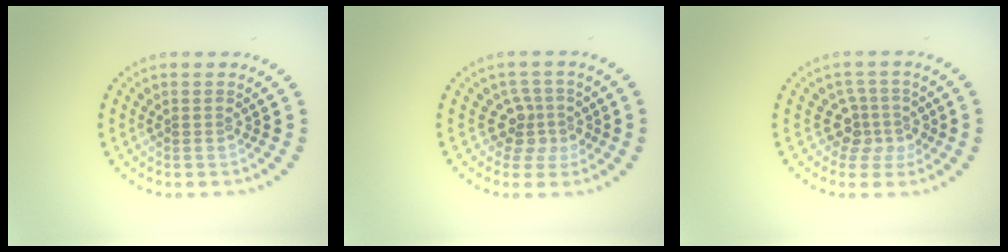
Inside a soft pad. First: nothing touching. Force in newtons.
{"total": 2.7, "press": 2.0, "slide": 1.8}
{"total": 2.9, "press": 2.1, "slide": 2.0}